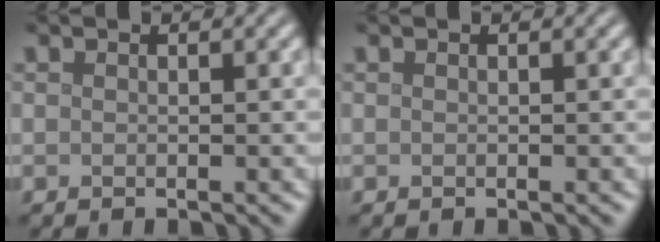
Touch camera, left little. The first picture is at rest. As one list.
[{"total": 0.0}]